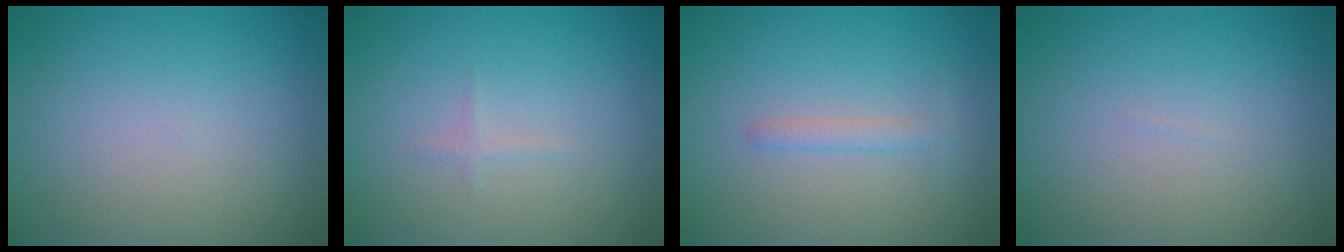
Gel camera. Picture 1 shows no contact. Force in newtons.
{"total": 0.5, "press": 0.5, "slide": 0.0}
{"total": 1.2, "press": 1.2, "slide": 0.1}
{"total": 0.0}